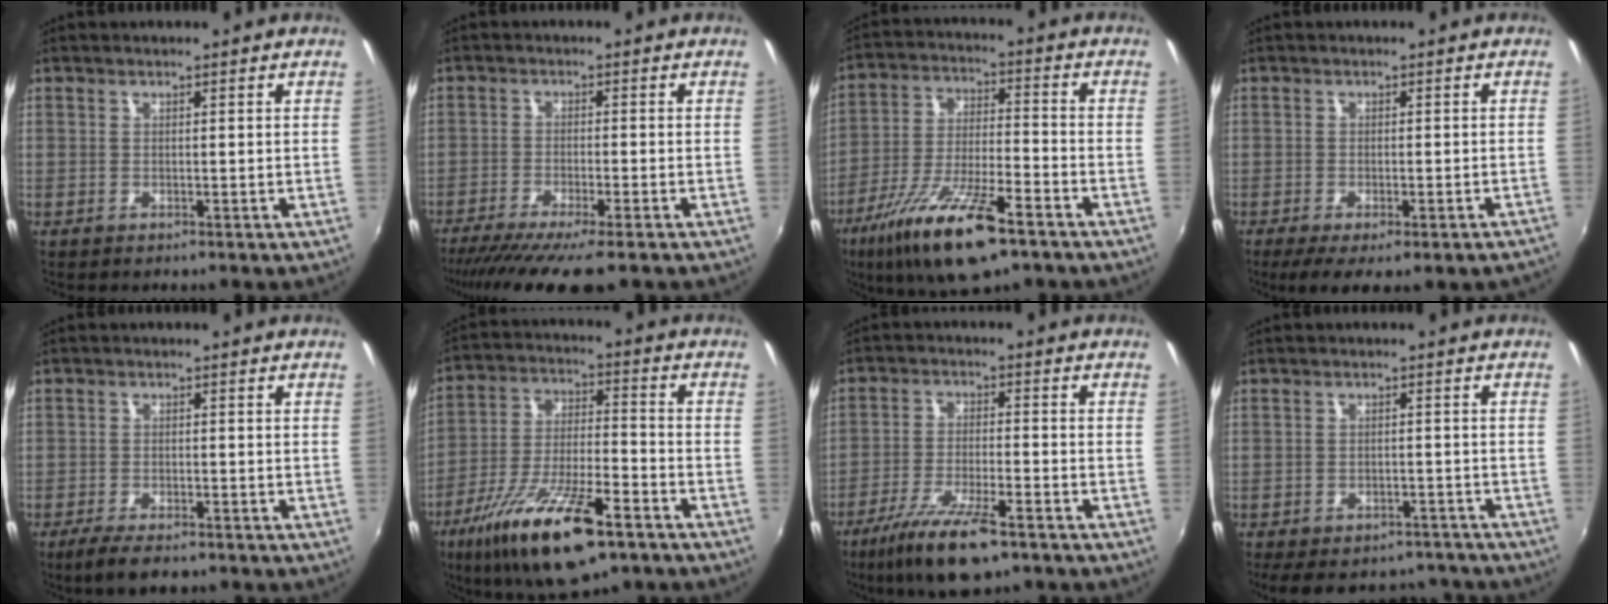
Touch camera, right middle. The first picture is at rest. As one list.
[{"total": 10.9, "force": [-8.8, 0.5, 6.4], "torque": [-0.132, -0.035, -0.140]}, {"total": 16.4, "force": [-10.4, 4.1, 12.0], "torque": [-0.238, -0.040, -0.190]}, {"total": 8.3, "force": [-5.8, 1.4, 5.8], "torque": [-0.107, -0.037, -0.079]}, {"total": 5.5, "force": [-4.2, 1.3, 3.3], "torque": [-0.079, -0.013, -0.073]}, {"total": 19.1, "force": [-11.6, 5.6, 14.1], "torque": [-0.268, -0.041, -0.202]}, {"total": 11.9, "force": [-8.1, 3.0, 8.2], "torque": [-0.180, -0.029, -0.147]}, {"total": 13.9, "force": [-11.6, 5.8, 5.1], "torque": [-0.110, 0.002, -0.142]}]